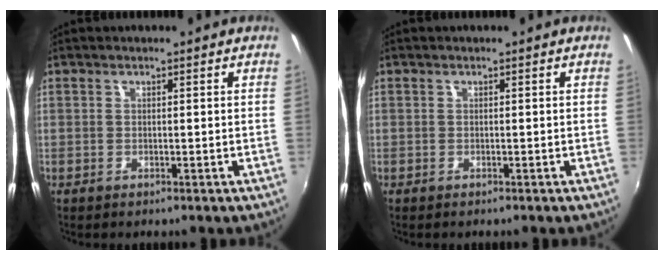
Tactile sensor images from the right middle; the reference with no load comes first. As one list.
[{"total": 0.0}]